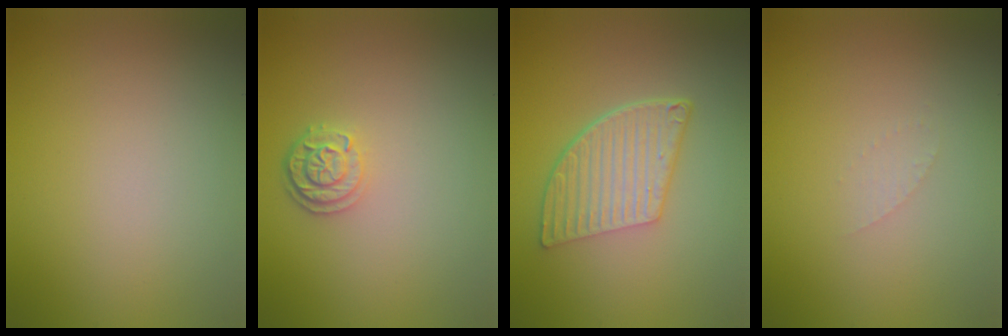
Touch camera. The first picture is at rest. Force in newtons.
{"total": 2.4, "press": 2.1, "slide": 1.2}
{"total": 5.9, "press": 4.2, "slide": 4.2}
{"total": 0.7, "press": 0.7, "slide": 0.1}